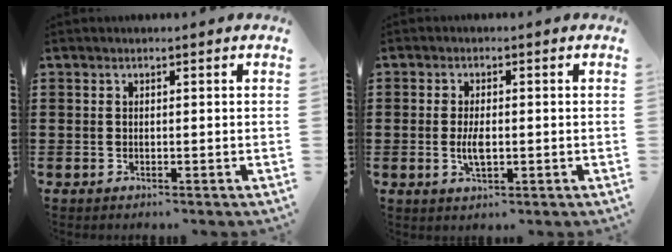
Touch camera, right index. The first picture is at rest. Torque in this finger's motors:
{"motor_torque": [2.14, 0.00, 0.44, 0.03]}